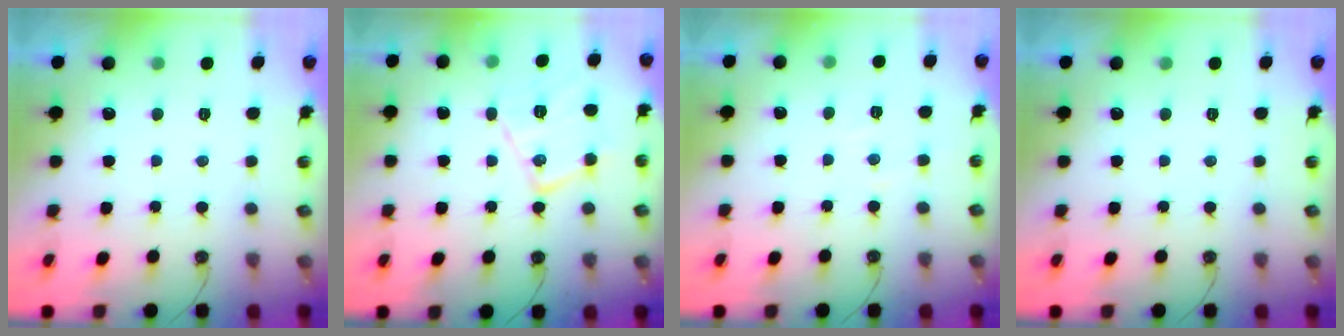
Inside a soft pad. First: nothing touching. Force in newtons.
{"total": 15.4, "press": 15.4, "slide": 0.7}
{"total": 4.5, "press": 4.4, "slide": 0.7}
{"total": 0.0}